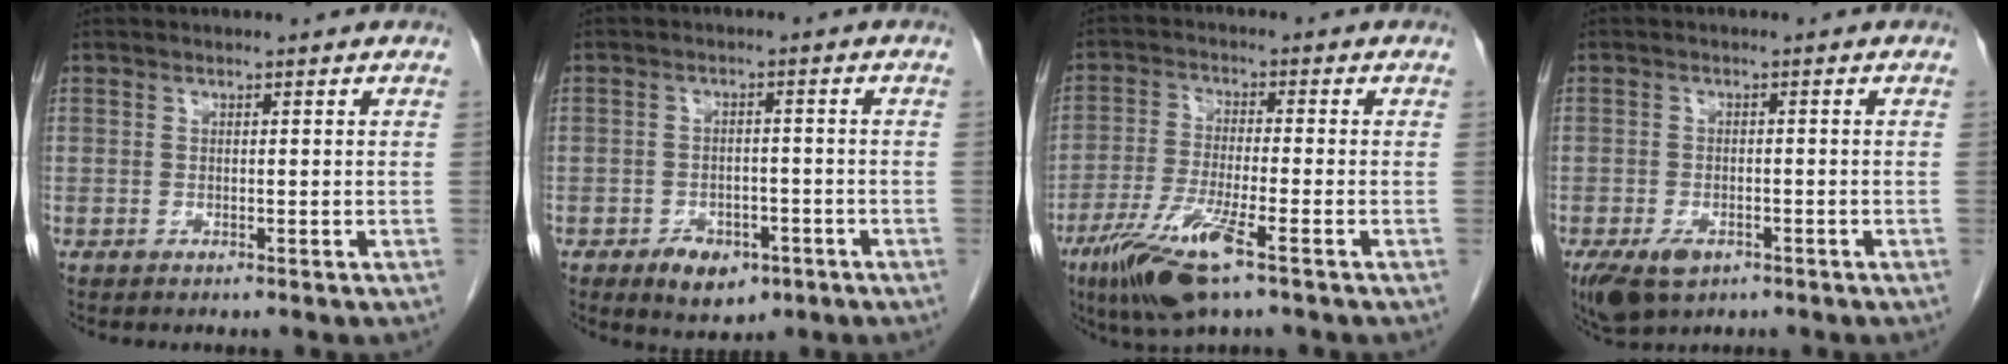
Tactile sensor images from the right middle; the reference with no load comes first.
{"total": 5.8, "force": [-3.2, 3.5, 3.3], "torque": [-0.051, 0.002, -0.040]}
{"total": 10.0, "force": [-5.7, 1.0, 8.2], "torque": [-0.169, -0.025, -0.103]}
{"total": 5.9, "force": [-3.4, 3.2, 3.6], "torque": [-0.067, -0.007, -0.052]}